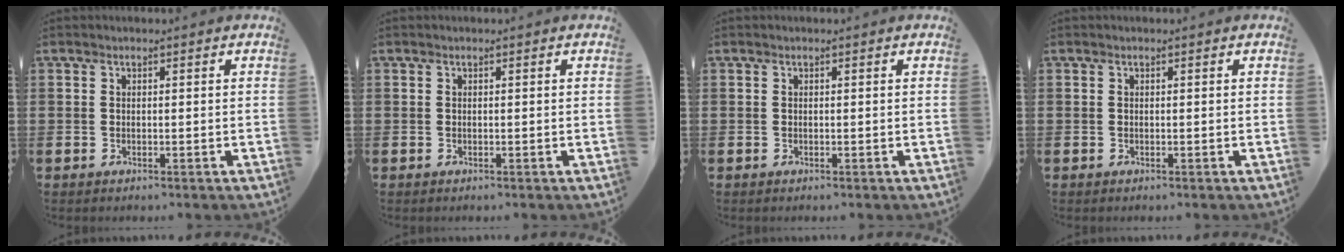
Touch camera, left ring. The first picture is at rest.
{"total": 0.0}
{"total": 0.0}
{"total": 0.0}